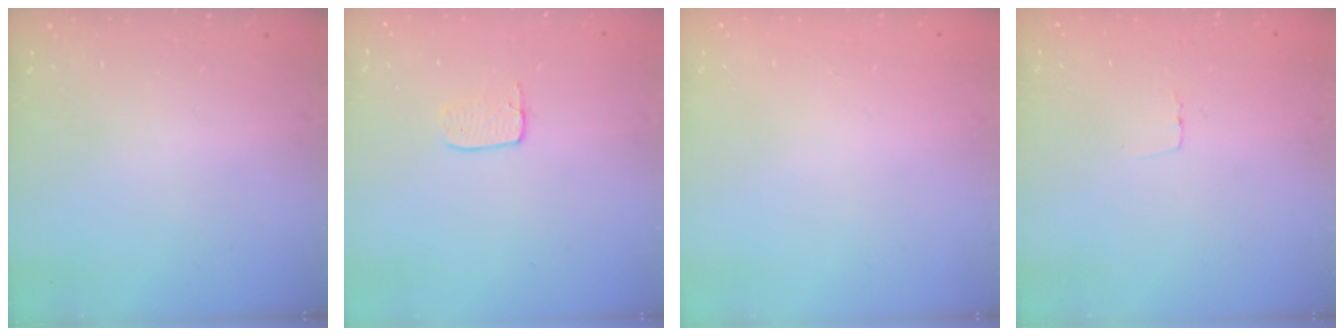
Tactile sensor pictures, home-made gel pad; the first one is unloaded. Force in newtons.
{"total": 3.7, "press": 3.7, "slide": 0.2}
{"total": 0.0}
{"total": 2.3, "press": 2.3, "slide": 0.1}